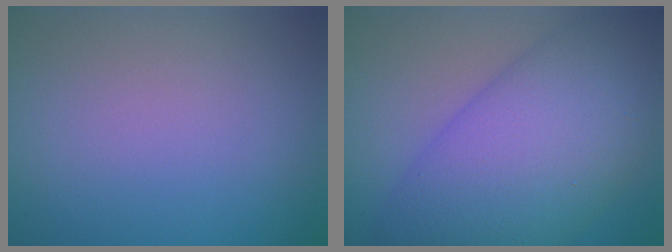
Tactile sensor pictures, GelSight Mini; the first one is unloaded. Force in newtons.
{"total": 12.3, "press": 12.3, "slide": 0.2}